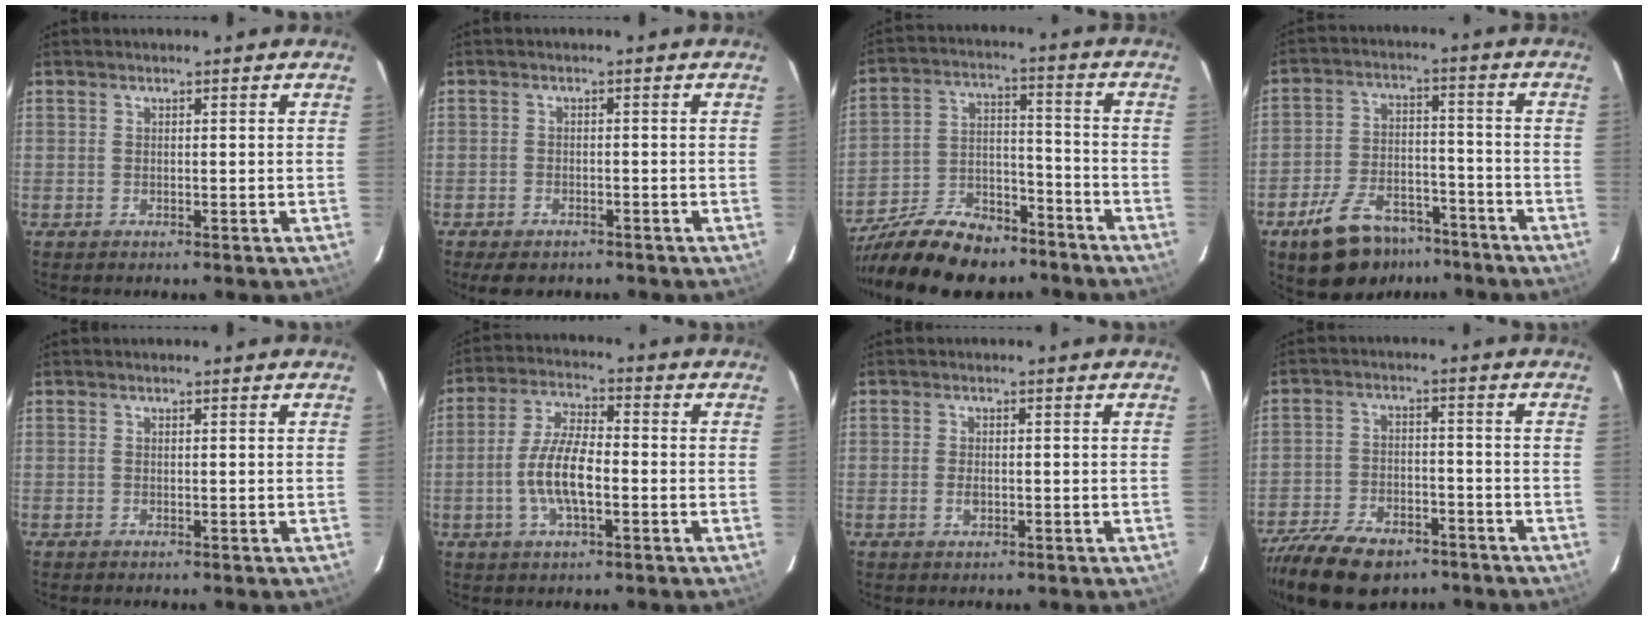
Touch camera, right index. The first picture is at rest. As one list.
[{"total": 4.6, "force": [-3.5, 2.3, 1.9], "torque": [-0.050, -0.006, -0.052]}, {"total": 21.1, "force": [-16.9, 8.9, 9.0], "torque": [-0.197, 0.020, -0.263]}, {"total": 14.4, "force": [-9.9, 7.6, 7.1], "torque": [-0.151, 0.010, -0.146]}, {"total": 0.0}, {"total": 9.5, "force": [-2.4, 3.2, 8.6], "torque": [-0.174, 0.003, -0.045]}, {"total": 1.8, "force": [-0.6, 1.1, 1.3], "torque": [-0.027, -0.002, -0.009]}, {"total": 16.1, "force": [-11.6, 8.0, 7.8], "torque": [-0.189, -0.016, -0.190]}]